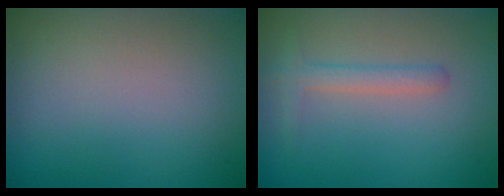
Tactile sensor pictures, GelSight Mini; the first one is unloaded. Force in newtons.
{"total": 1.8, "press": 1.8, "slide": 0.1}